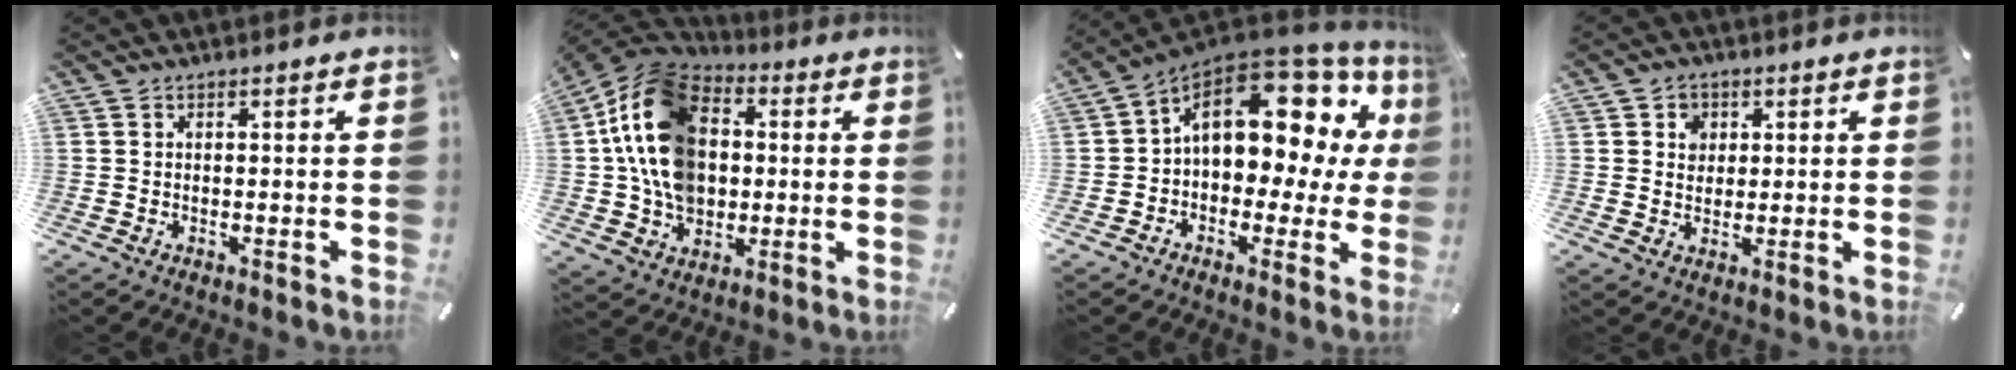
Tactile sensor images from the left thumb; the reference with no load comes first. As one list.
[{"total": 17.6, "force": [0.8, 14.0, 10.7], "torque": [-0.225, 0.009, 0.015]}, {"total": 16.6, "force": [5.4, 10.3, 11.9], "torque": [-0.170, -0.037, 0.083]}, {"total": 4.0, "force": [1.0, 3.8, 1.1], "torque": [-0.006, -0.002, 0.012]}]